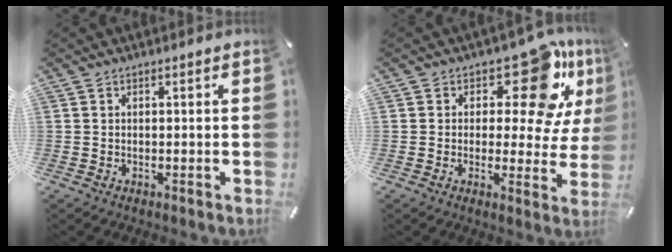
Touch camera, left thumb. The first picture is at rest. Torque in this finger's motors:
{"motor_torque": [0.58, -0.28, 0.35, 0.06, 0.09]}